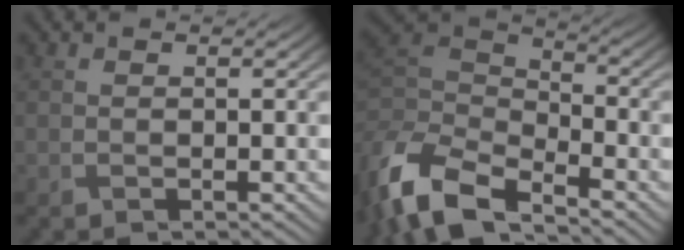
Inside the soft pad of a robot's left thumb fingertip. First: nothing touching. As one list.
[{"total": 10.2, "force": [-6.9, 4.0, 6.3], "torque": [-0.146, -0.012, -0.144]}]